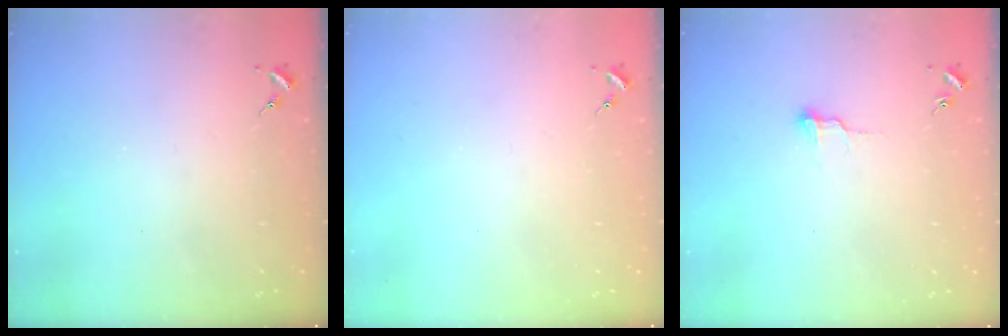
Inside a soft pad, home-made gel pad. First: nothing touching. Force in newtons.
{"total": 0.0}
{"total": 5.9, "press": 5.9, "slide": 0.4}